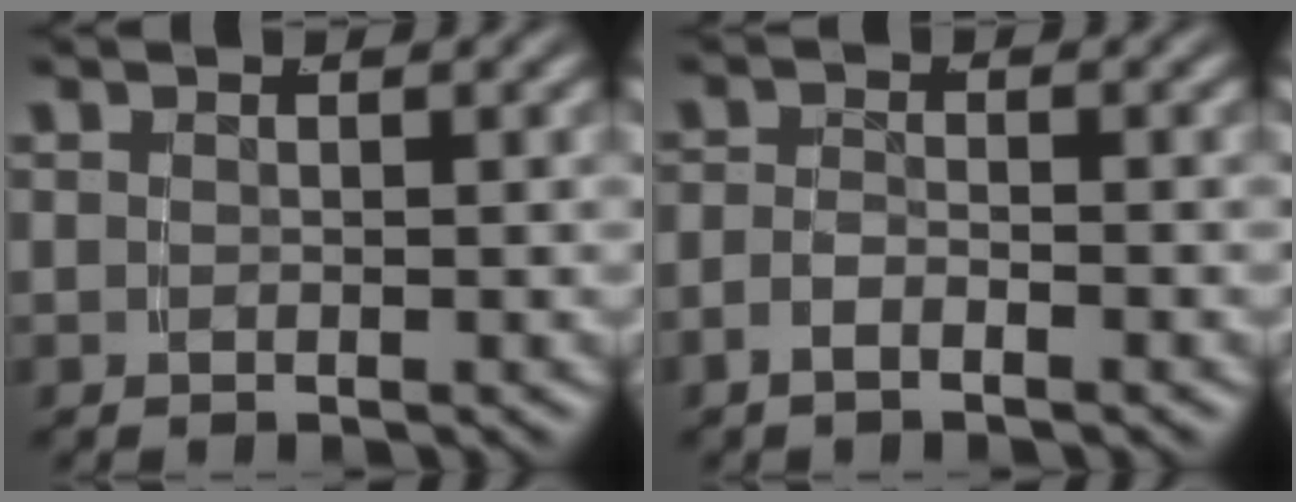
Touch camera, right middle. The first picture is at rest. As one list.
[{"total": 1.7, "force": [-1.2, 0.7, 1.0], "torque": [-0.023, -0.004, -0.024]}]